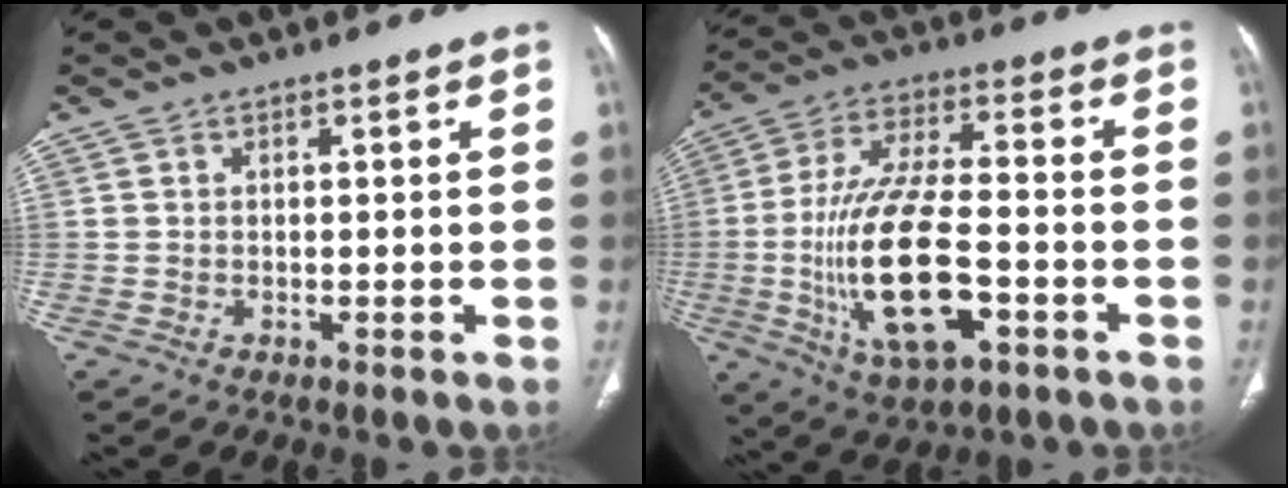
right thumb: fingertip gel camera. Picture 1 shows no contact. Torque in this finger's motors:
{"motor_torque": [2.76, 2.25, 2.34, -0.42, 0.31]}